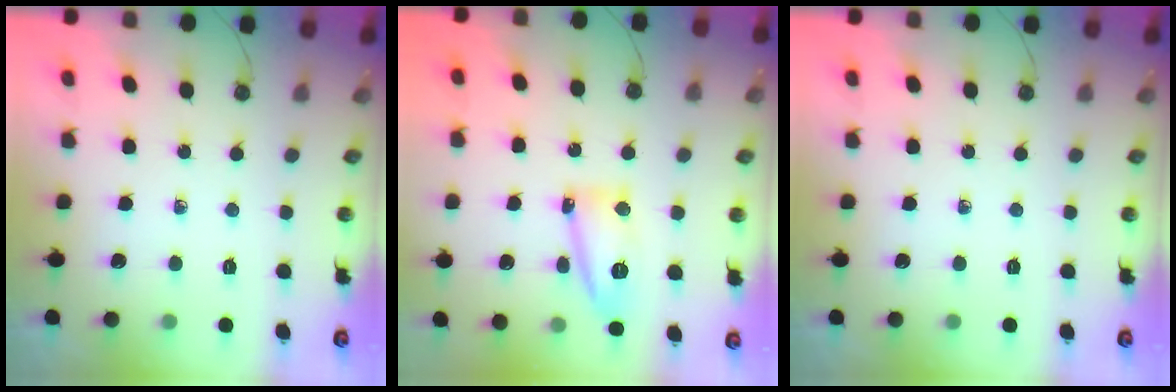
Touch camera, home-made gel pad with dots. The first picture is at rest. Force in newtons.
{"total": 12.5, "press": 12.4, "slide": 1.1}
{"total": 0.0}